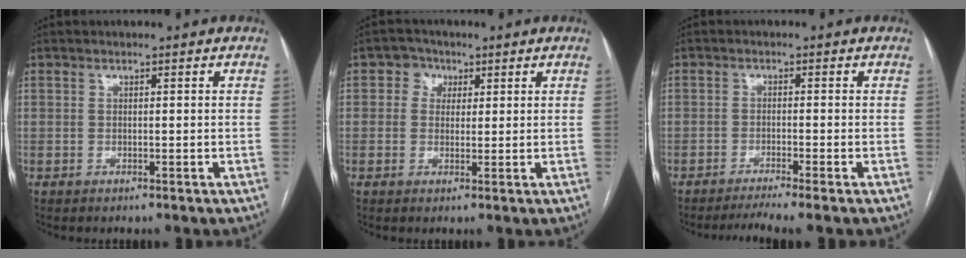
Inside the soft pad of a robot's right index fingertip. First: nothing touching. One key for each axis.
{"total": 3.2, "fx": 1.2, "fy": 2.9, "fz": 0.8, "tx": -0.013, "ty": 0.008, "tz": 0.015}
{"total": 5.0, "fx": -4.1, "fy": -1.3, "fz": 2.5, "tx": -0.035, "ty": -0.009, "tz": -0.066}